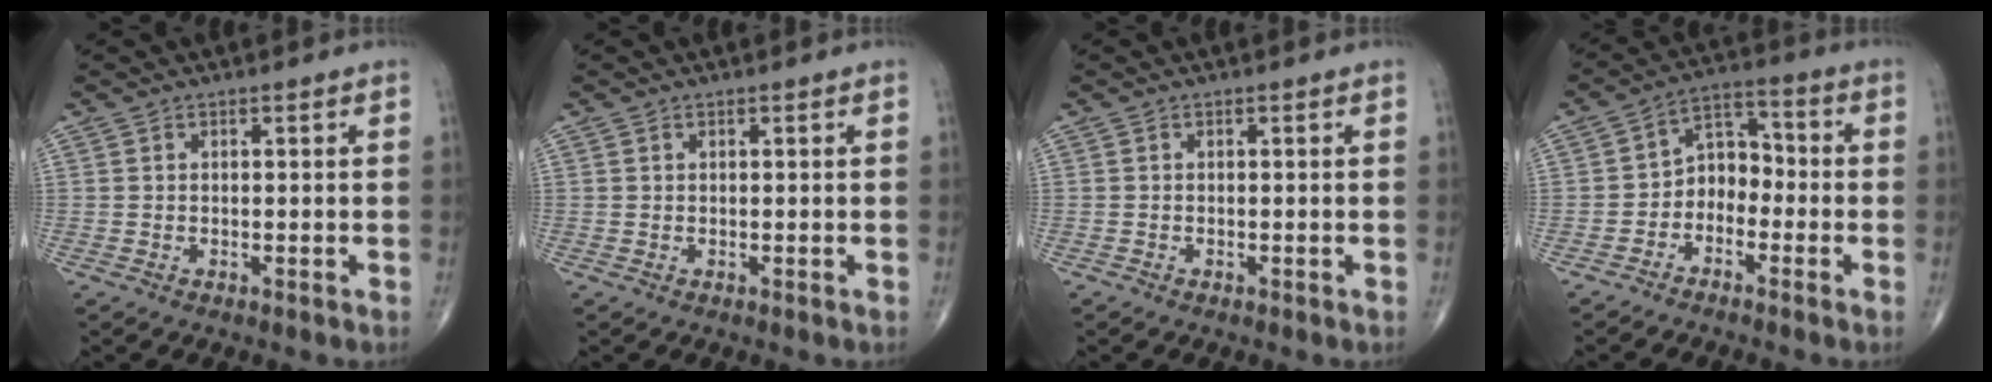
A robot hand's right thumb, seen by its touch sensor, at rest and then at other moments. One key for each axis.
{"total": 0.0}
{"total": 0.0}
{"total": 6.8, "fx": -2.3, "fy": 5.1, "fz": 3.8, "tx": -0.034, "ty": 0.041, "tz": -0.057}